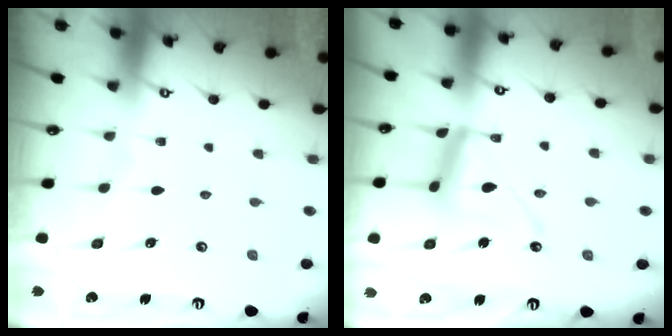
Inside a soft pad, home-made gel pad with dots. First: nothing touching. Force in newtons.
{"total": 13.8, "press": 13.8, "slide": 1.2}